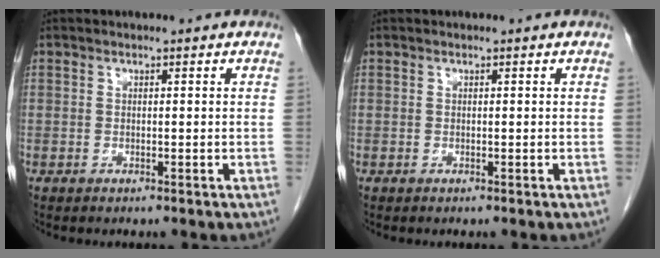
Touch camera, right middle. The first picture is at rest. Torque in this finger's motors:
{"motor_torque": [0.01, 0.00, 0.00, 0.01]}